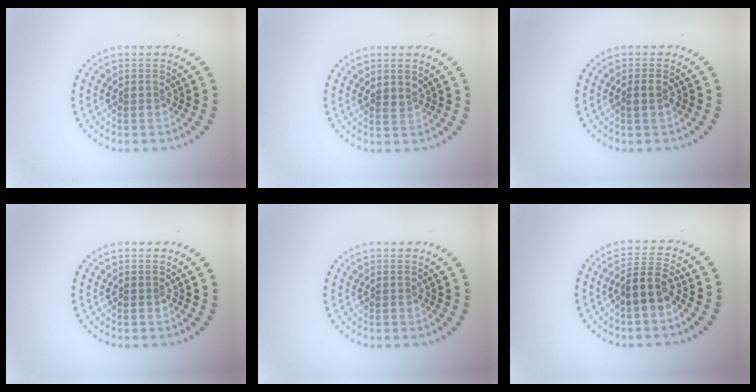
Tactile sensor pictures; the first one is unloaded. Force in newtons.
{"total": 0.8, "press": 0.5, "slide": 0.6}
{"total": 0.8, "press": 0.8, "slide": 0.2}
{"total": 0.0}
{"total": 0.0}
{"total": 2.8, "press": 2.5, "slide": 1.3}